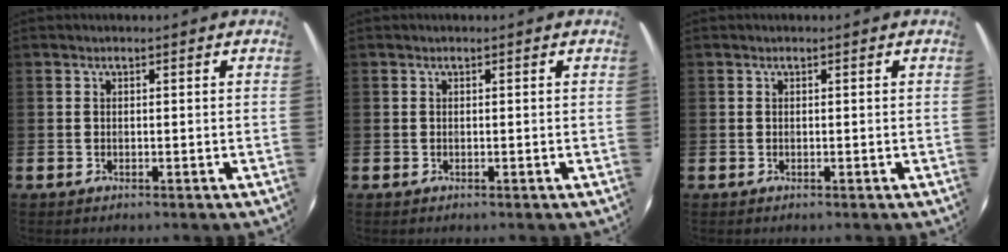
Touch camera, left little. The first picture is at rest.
{"total": 0.0}
{"total": 0.0}